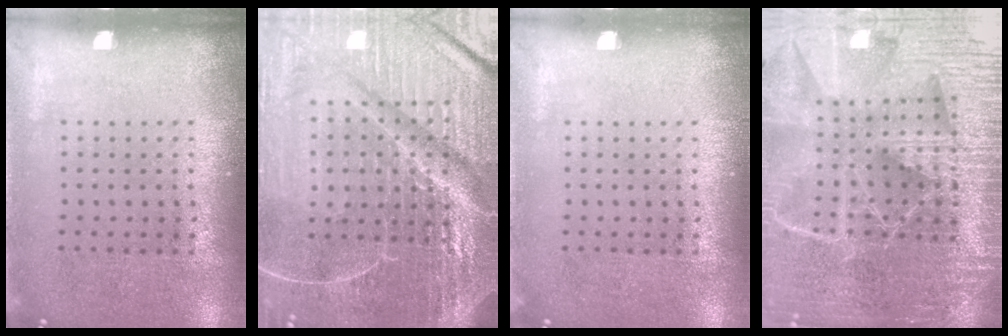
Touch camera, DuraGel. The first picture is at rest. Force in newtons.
{"total": 6.9, "press": 6.0, "slide": 3.4}
{"total": 0.0}
{"total": 6.3, "press": 5.5, "slide": 3.2}